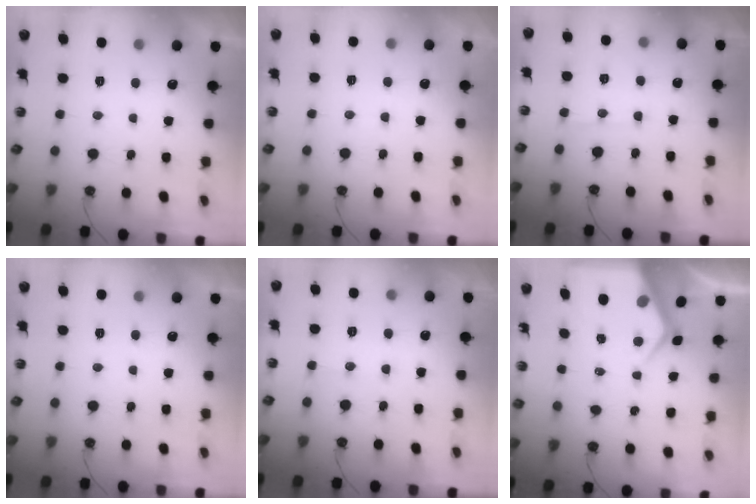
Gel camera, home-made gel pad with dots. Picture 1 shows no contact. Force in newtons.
{"total": 4.0, "press": 4.0, "slide": 0.5}
{"total": 5.9, "press": 5.9, "slide": 0.8}
{"total": 0.0}
{"total": 6.9, "press": 6.9, "slide": 0.4}
{"total": 7.9, "press": 7.9, "slide": 0.8}